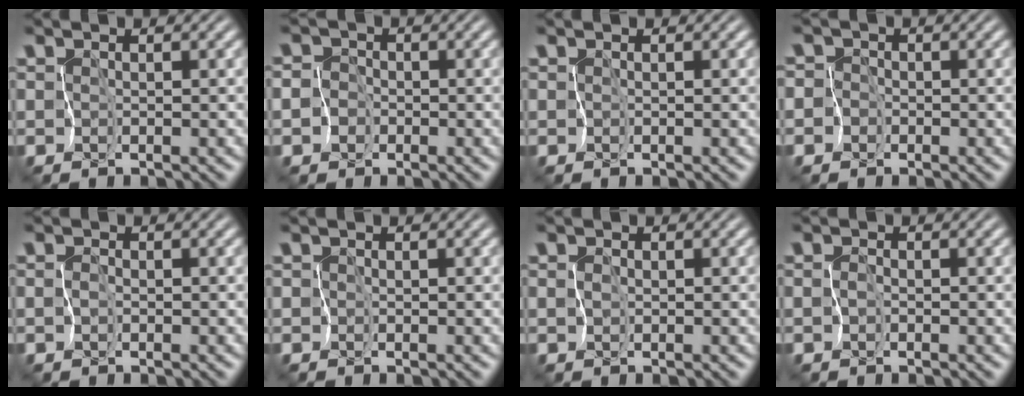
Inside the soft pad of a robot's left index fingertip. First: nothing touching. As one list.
[{"total": 4.2, "force": [-1.9, 3.6, 0.7], "torque": [-0.003, 0.003, -0.056]}, {"total": 0.0}, {"total": 4.6, "force": [-2.1, 4.1, 0.5], "torque": [-0.006, 0.010, -0.063]}, {"total": 0.6, "force": [-0.3, 0.4, 0.2], "torque": [0.007, 0.001, -0.007]}, {"total": 1.0, "force": [-0.2, 1.0, 0.1], "torque": [0.010, 0.010, -0.014]}, {"total": 0.7, "force": [-0.1, 0.6, 0.3], "torque": [0.001, 0.001, -0.002]}, {"total": 0.7, "force": [-0.4, 0.5, 0.2], "torque": [0.011, 0.002, -0.009]}]